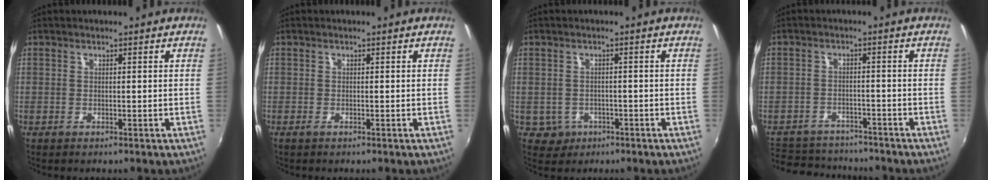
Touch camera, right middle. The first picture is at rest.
{"total": 0.6, "force": [-0.4, 0.1, 0.5], "torque": [-0.011, -0.003, -0.008]}
{"total": 3.5, "force": [-1.2, 3.2, 0.7], "torque": [-0.022, 0.004, -0.012]}
{"total": 12.0, "force": [-10.0, 5.8, 3.3], "torque": [-0.099, 0.018, -0.146]}